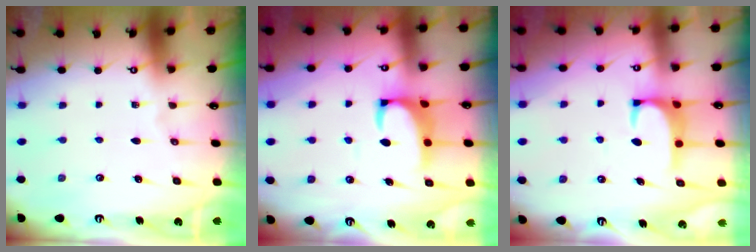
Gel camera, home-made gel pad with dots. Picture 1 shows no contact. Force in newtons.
{"total": 2.2, "press": 2.0, "slide": 1.0}
{"total": 1.3, "press": 1.2, "slide": 0.5}